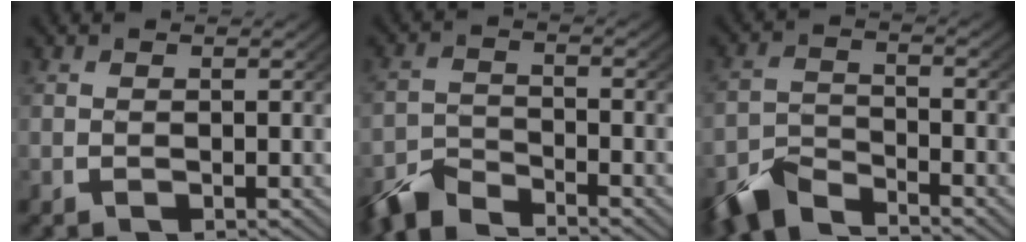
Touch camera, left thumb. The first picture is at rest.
{"total": 4.9, "force": [-4.5, 1.4, 1.4], "torque": [-0.023, -0.011, -0.087]}
{"total": 5.6, "force": [-4.7, 2.1, 2.1], "torque": [-0.036, -0.012, -0.089]}